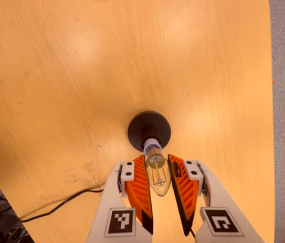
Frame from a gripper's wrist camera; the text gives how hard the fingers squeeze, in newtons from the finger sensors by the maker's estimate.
{"total": 14.6, "left": 16.0, "right": 13.2}